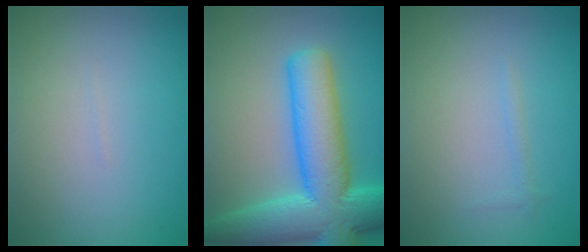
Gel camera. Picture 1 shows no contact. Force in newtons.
{"total": 11.3, "press": 11.2, "slide": 0.4}
{"total": 0.5, "press": 0.5, "slide": 0.1}